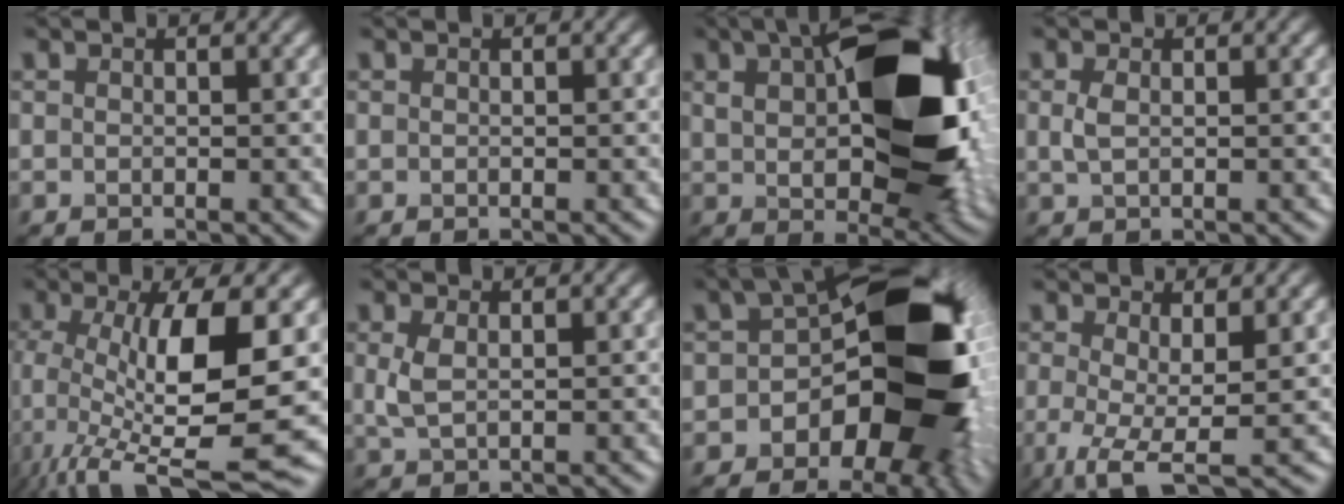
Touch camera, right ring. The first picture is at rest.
{"total": 0.0}
{"total": 16.0, "force": [2.5, 7.9, 13.6], "torque": [-0.207, 0.004, 0.048]}
{"total": 1.3, "force": [0.1, 0.7, 1.1], "torque": [-0.031, 0.000, 0.005]}
{"total": 13.0, "force": [-2.0, 3.7, 12.3], "torque": [-0.218, -0.014, -0.035]}
{"total": 1.9, "force": [0.3, 0.9, 1.7], "torque": [-0.047, -0.001, 0.011]}
{"total": 15.4, "force": [-3.2, 9.1, 12.1], "torque": [-0.121, 0.009, -0.064]}
{"total": 4.6, "force": [-0.8, 1.1, 4.4], "torque": [-0.092, -0.015, -0.014]}